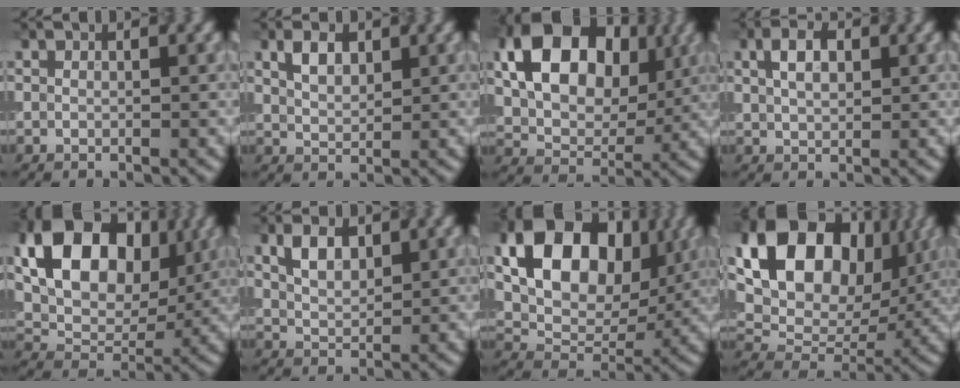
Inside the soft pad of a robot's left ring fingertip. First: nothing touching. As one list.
[{"total": 2.6, "force": [1.3, 1.5, 1.6], "torque": [-0.033, 0.003, 0.027]}, {"total": 11.0, "force": [2.9, 7.5, 7.4], "torque": [-0.127, 0.003, 0.043]}, {"total": 3.1, "force": [1.1, 1.8, 2.3], "torque": [-0.045, 0.006, 0.021]}, {"total": 11.4, "force": [3.5, 7.6, 7.7], "torque": [-0.131, 0.002, 0.057]}, {"total": 3.1, "force": [1.6, 1.7, 2.0], "torque": [-0.042, 0.003, 0.032]}, {"total": 11.7, "force": [3.6, 7.9, 7.9], "torque": [-0.135, -0.002, 0.060]}, {"total": 17.2, "force": [6.2, 11.9, 10.7], "torque": [-0.193, 0.046, 0.112]}]